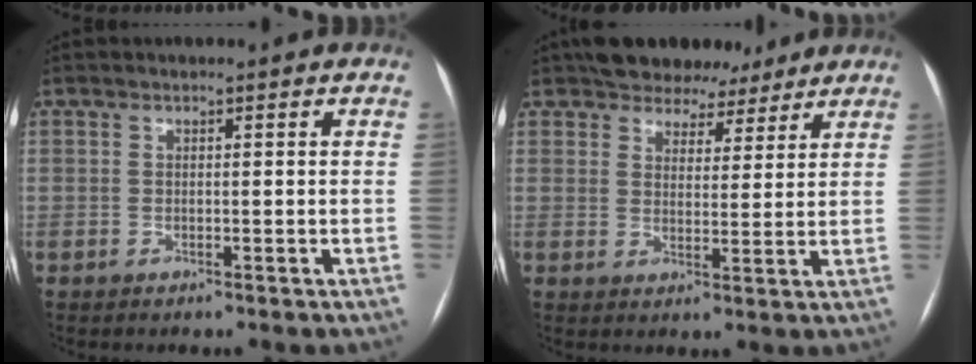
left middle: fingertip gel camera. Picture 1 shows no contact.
{"total": 8.1, "force": [6.7, 4.1, 1.9], "torque": [-0.011, 0.013, 0.091]}